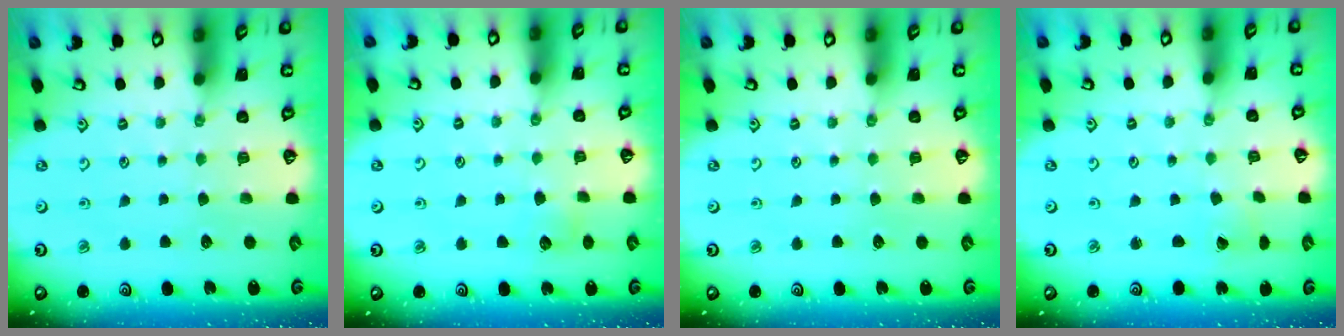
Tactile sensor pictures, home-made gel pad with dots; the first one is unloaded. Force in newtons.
{"total": 4.3, "press": 4.3, "slide": 0.5}
{"total": 0.0}
{"total": 1.3, "press": 1.3, "slide": 0.1}